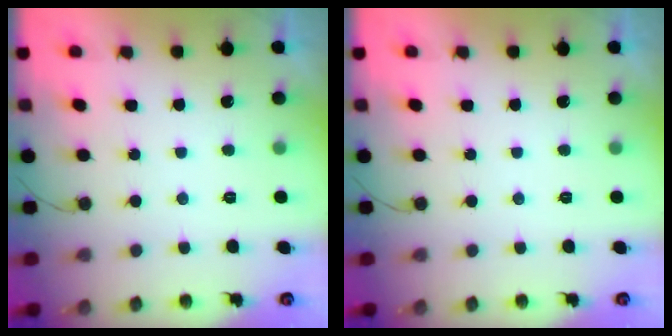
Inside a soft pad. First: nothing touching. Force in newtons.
{"total": 0.0}